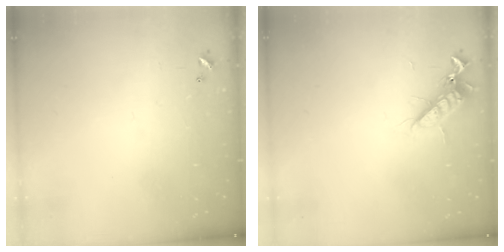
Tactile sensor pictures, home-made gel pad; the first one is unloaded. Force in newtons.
{"total": 11.1, "press": 11.1, "slide": 1.3}